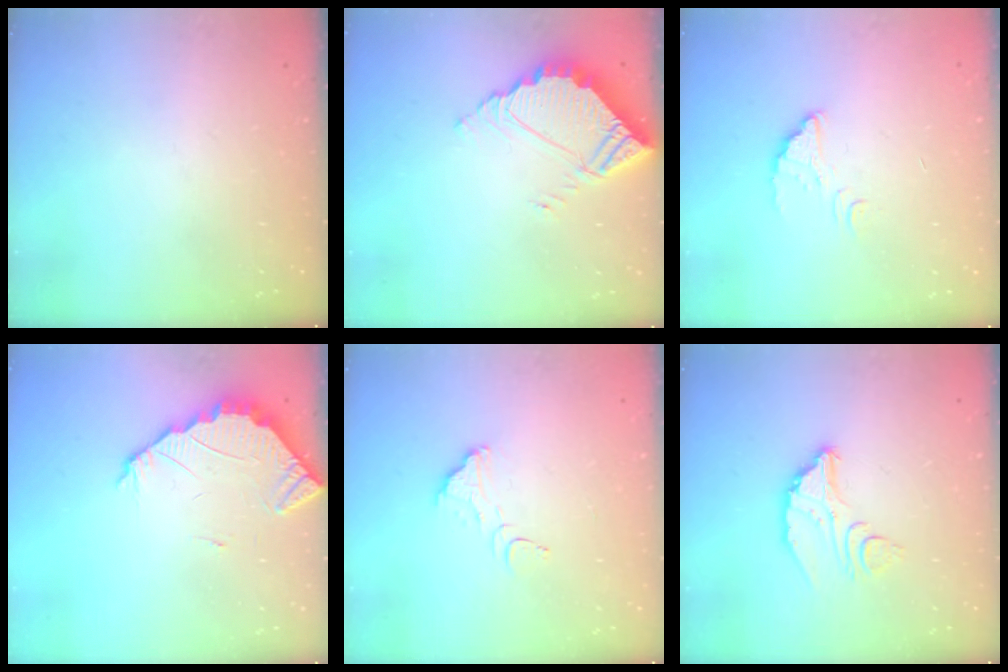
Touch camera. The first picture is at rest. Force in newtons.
{"total": 5.9, "press": 5.9, "slide": 0.4}
{"total": 3.4, "press": 3.4, "slide": 0.2}
{"total": 3.5, "press": 3.5, "slide": 0.2}
{"total": 2.6, "press": 2.6, "slide": 0.2}
{"total": 7.5, "press": 7.4, "slide": 0.6}